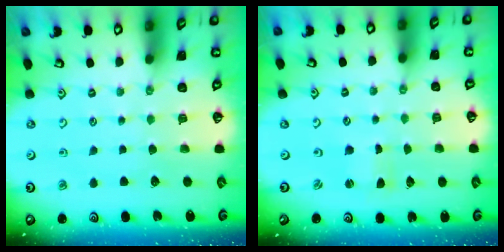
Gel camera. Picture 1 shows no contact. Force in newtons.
{"total": 0.0}